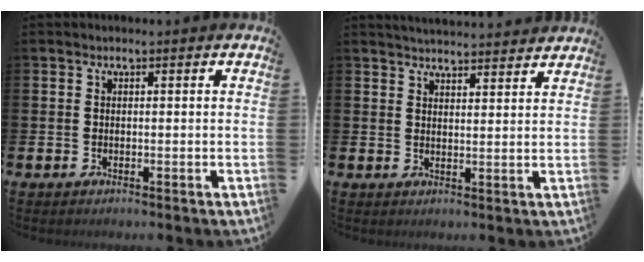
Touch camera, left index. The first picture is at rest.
{"total": 3.8, "force": [3.8, 0.0, 0.0], "torque": [-0.005, -0.026, 0.068]}